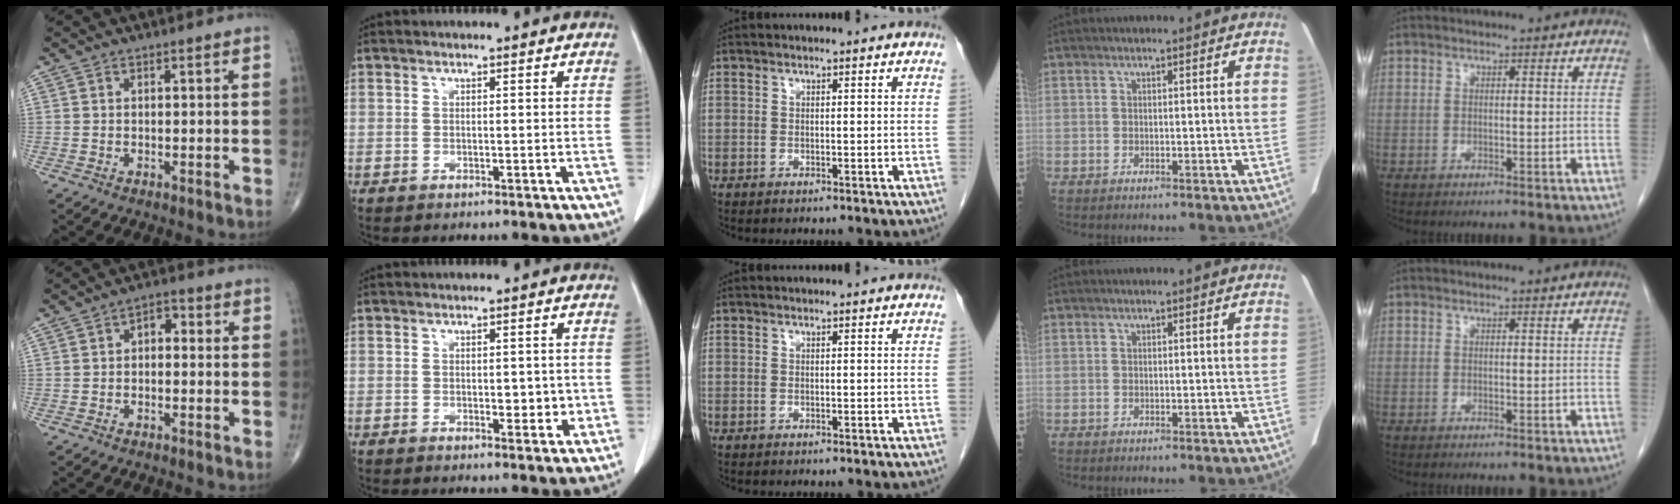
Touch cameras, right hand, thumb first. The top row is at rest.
{"thumb": {"total": 3.4, "force": [0.0, 2.2, 2.6], "torque": [-0.018, 0.016, -0.012]}, "index": {"total": 3.2, "force": [-0.3, 1.8, 2.6], "torque": [-0.028, -0.001, 0.003]}}